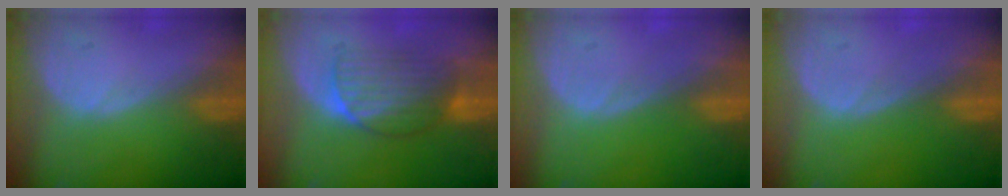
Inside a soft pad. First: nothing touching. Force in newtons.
{"total": 6.8, "press": 6.6, "slide": 1.4}
{"total": 0.0}
{"total": 0.0}